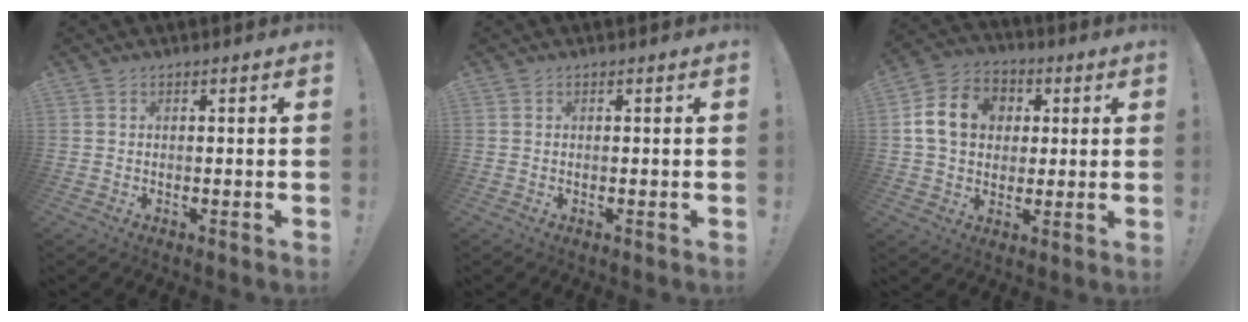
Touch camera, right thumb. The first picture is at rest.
{"total": 0.0}
{"total": 14.0, "force": [2.9, 11.4, 7.6], "torque": [-0.115, 0.005, 0.061]}